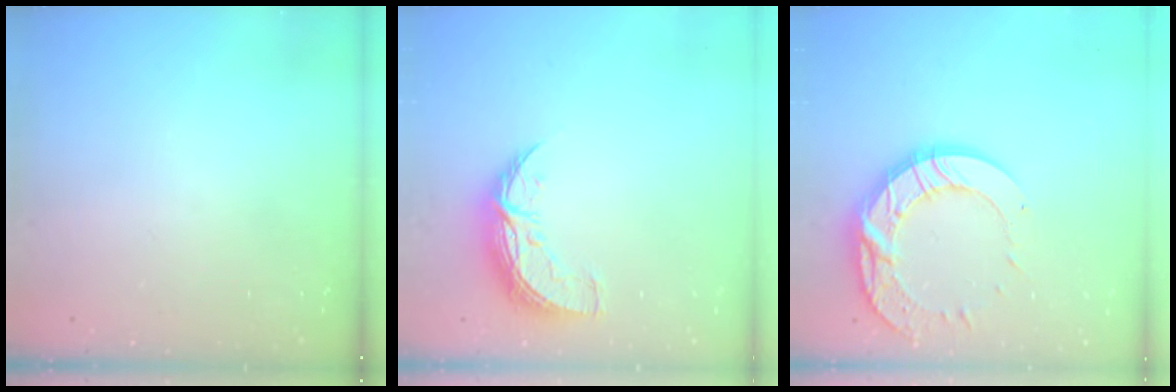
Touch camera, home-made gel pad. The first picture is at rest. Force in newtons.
{"total": 8.9, "press": 8.9, "slide": 0.6}
{"total": 17.3, "press": 17.2, "slide": 1.9}